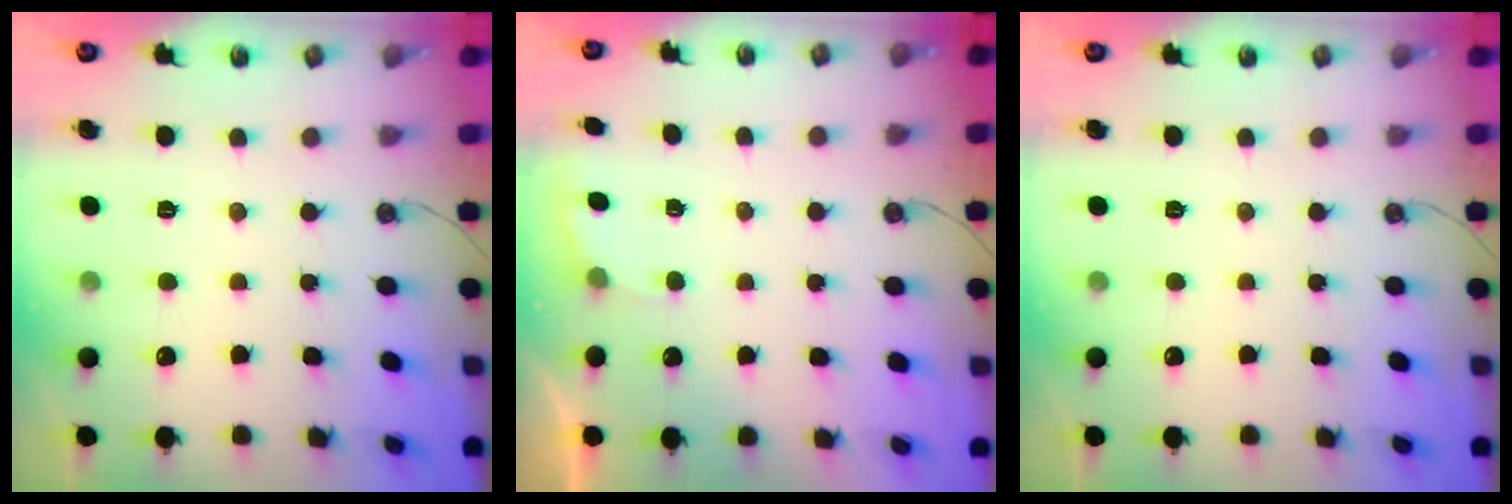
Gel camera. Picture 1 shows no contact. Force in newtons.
{"total": 1.8, "press": 1.7, "slide": 0.8}
{"total": 0.0}